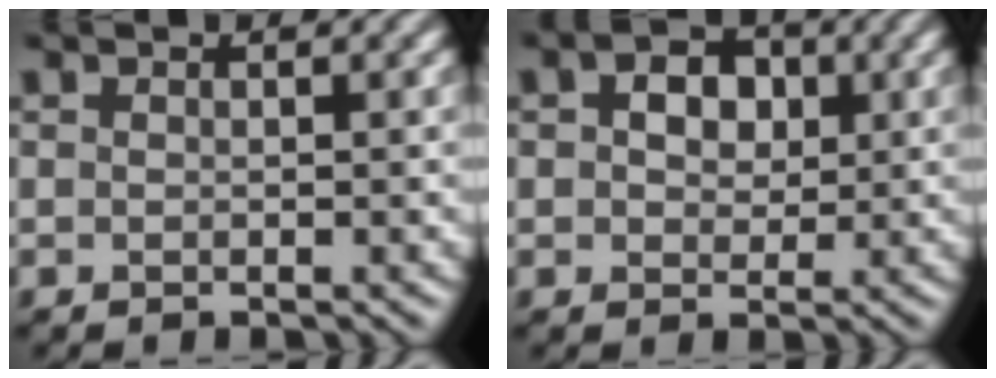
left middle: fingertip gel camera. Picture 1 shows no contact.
{"total": 3.8, "force": [1.1, 2.7, 2.4], "torque": [-0.034, 0.004, 0.007]}